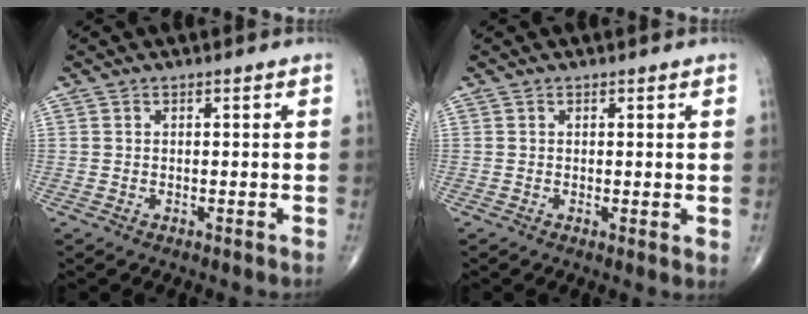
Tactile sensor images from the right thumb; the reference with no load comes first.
{"total": 1.3, "force": [0.2, 0.5, 1.2], "torque": [-0.019, -0.007, 0.001]}